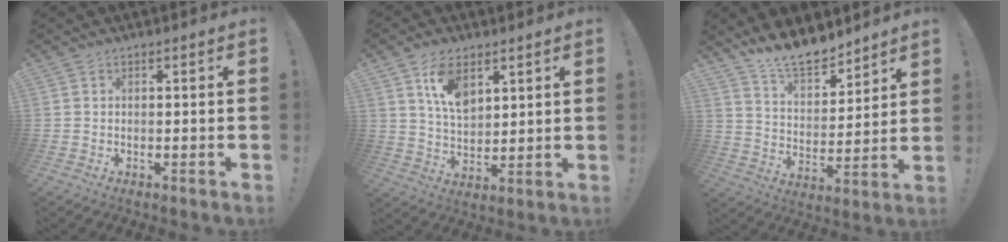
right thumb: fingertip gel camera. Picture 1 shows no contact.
{"total": 10.6, "force": [5.8, 6.1, 6.5], "torque": [-0.107, -0.022, 0.108]}
{"total": 12.5, "force": [11.0, 4.4, 4.1], "torque": [-0.074, -0.086, 0.205]}